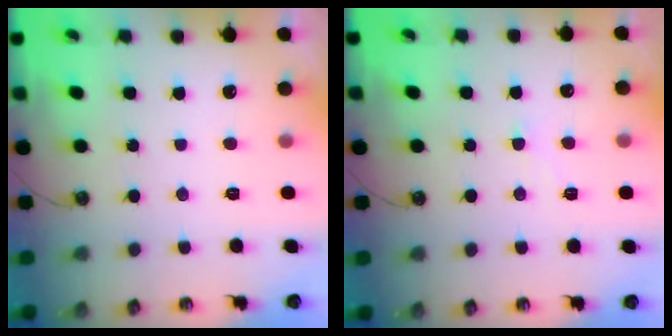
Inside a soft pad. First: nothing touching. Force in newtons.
{"total": 1.5, "press": 1.5, "slide": 0.3}